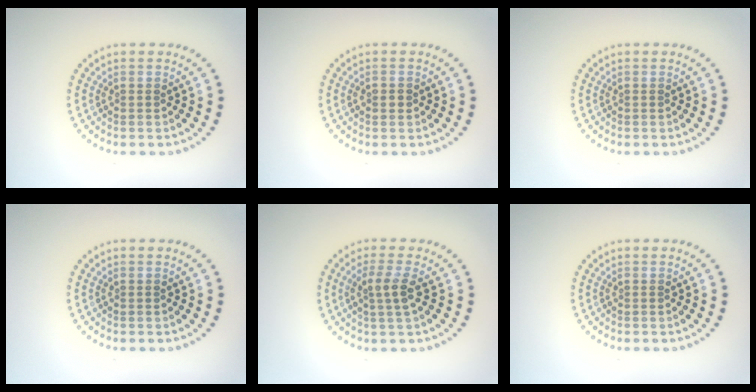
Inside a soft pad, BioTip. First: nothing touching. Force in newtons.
{"total": 1.3, "press": 1.3, "slide": 0.1}
{"total": 0.0}
{"total": 0.0}
{"total": 2.4, "press": 2.2, "slide": 1.1}
{"total": 0.0}